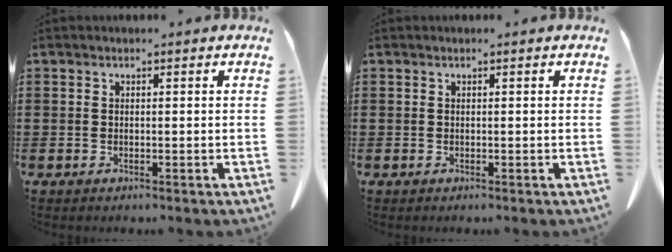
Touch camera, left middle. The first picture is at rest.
{"total": 0.0}